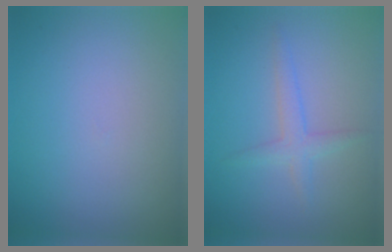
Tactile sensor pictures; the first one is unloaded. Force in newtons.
{"total": 1.9, "press": 1.9, "slide": 0.1}